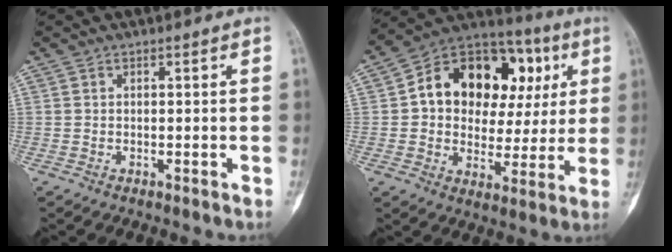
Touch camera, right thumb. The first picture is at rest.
{"total": 21.6, "force": [5.0, 15.4, 14.3], "torque": [-0.155, 0.038, 0.080]}